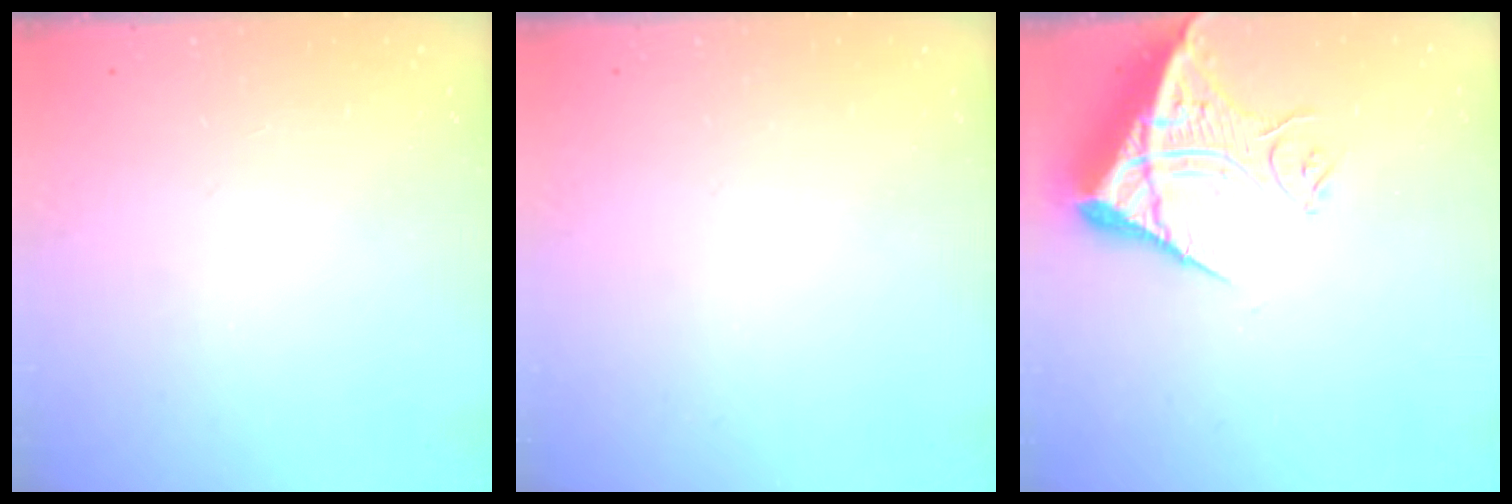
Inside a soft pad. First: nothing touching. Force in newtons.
{"total": 0.0}
{"total": 13.0, "press": 12.9, "slide": 1.8}